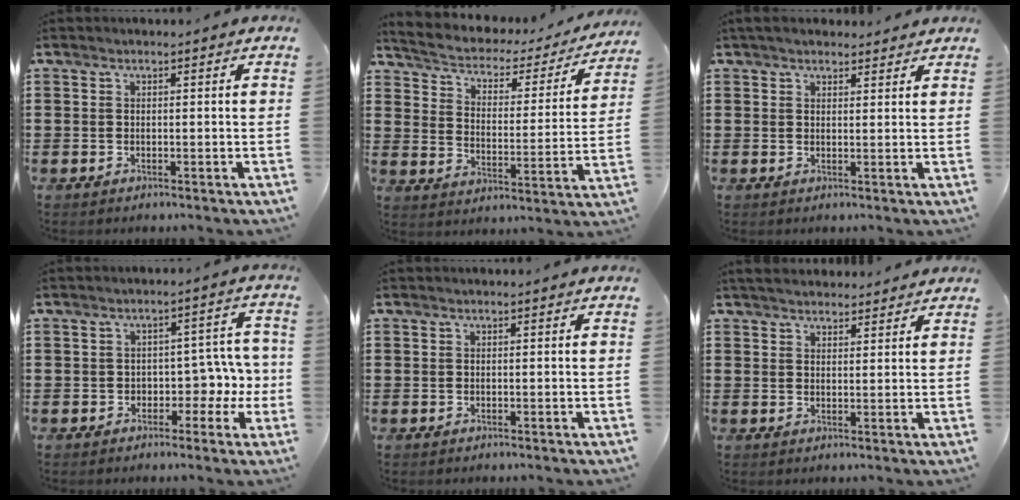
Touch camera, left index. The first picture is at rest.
{"total": 2.6, "force": [2.1, 1.3, 0.8], "torque": [-0.032, -0.020, 0.024]}
{"total": 2.6, "force": [2.3, 1.0, 0.6], "torque": [-0.019, 0.003, 0.044]}
{"total": 4.7, "force": [-0.9, 3.6, 3.0], "torque": [-0.051, 0.003, -0.023]}
{"total": 0.0}
{"total": 3.0, "force": [2.9, 0.9, 0.3], "torque": [-0.014, 0.001, 0.055]}